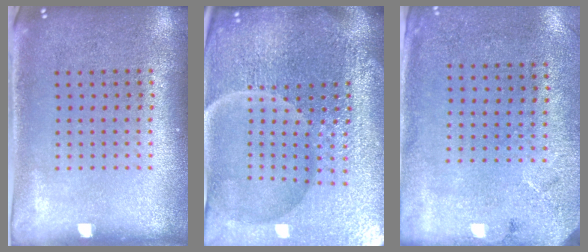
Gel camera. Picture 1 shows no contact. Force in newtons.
{"total": 7.0, "press": 6.2, "slide": 3.4}
{"total": 2.7, "press": 2.2, "slide": 1.6}